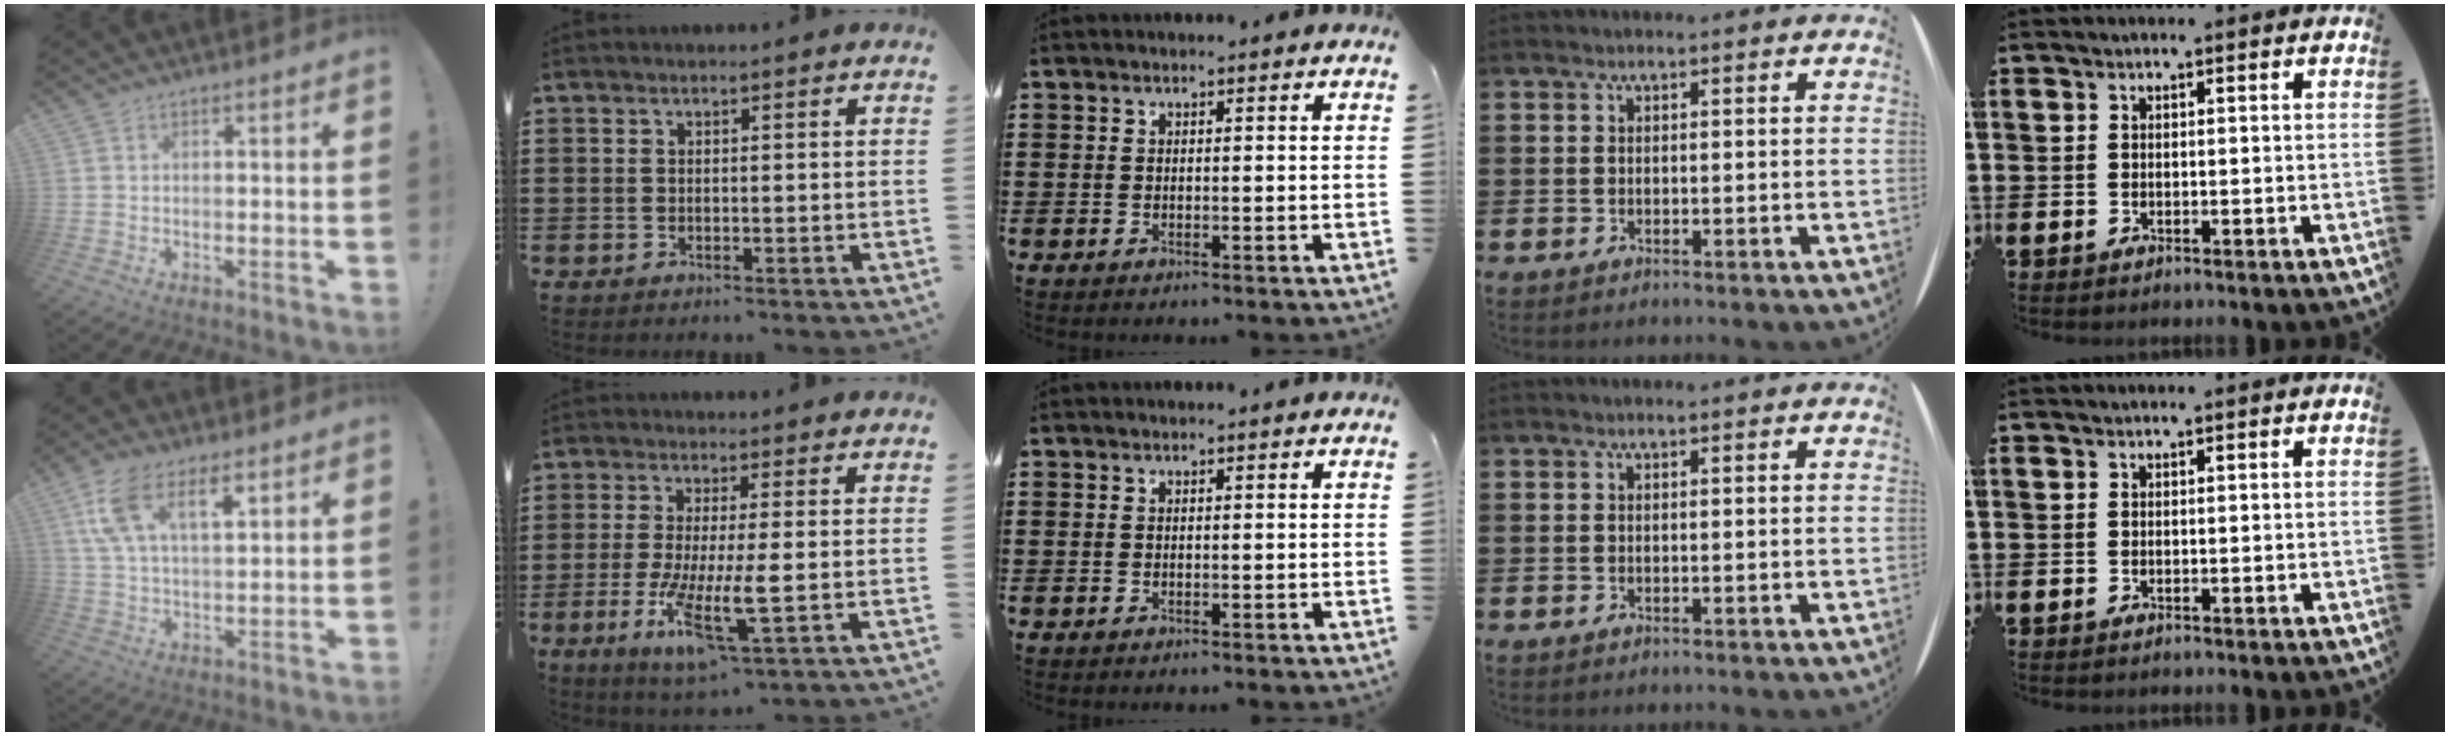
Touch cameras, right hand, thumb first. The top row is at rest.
{"thumb": {"total": 11.4, "force": [6.6, 5.2, 7.7], "torque": [-0.136, -0.014, 0.123]}, "index": {"total": 9.2, "force": [-2.4, 1.3, 8.8], "torque": [-0.179, -0.026, -0.041]}}